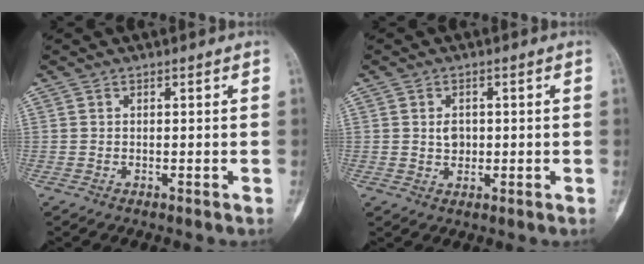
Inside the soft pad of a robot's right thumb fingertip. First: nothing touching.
{"total": 2.8, "force": [0.2, 2.2, 1.7], "torque": [-0.016, 0.001, 0.005]}